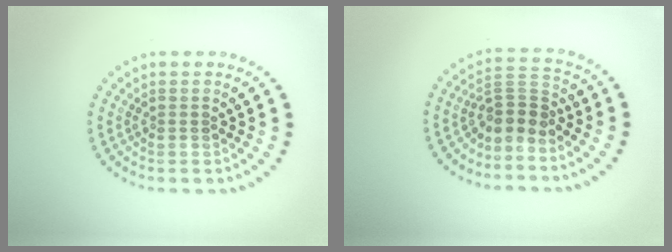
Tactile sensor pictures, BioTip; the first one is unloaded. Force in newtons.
{"total": 2.8, "press": 2.0, "slide": 2.0}